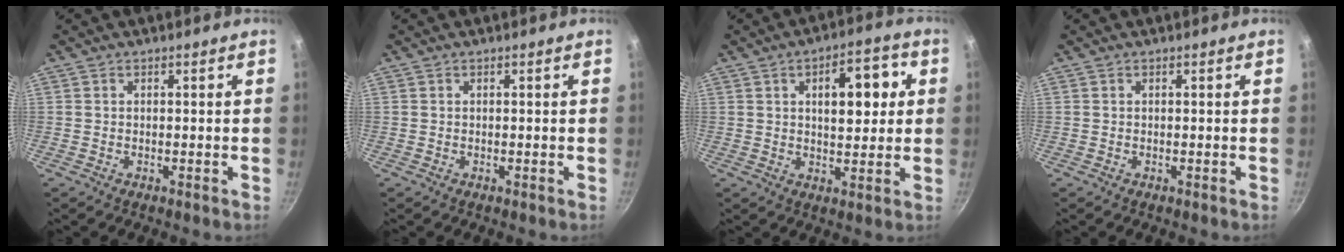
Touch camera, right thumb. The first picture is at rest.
{"total": 0.0}
{"total": 10.9, "force": [2.5, 5.4, 9.1], "torque": [-0.094, 0.004, 0.032]}
{"total": 0.0}